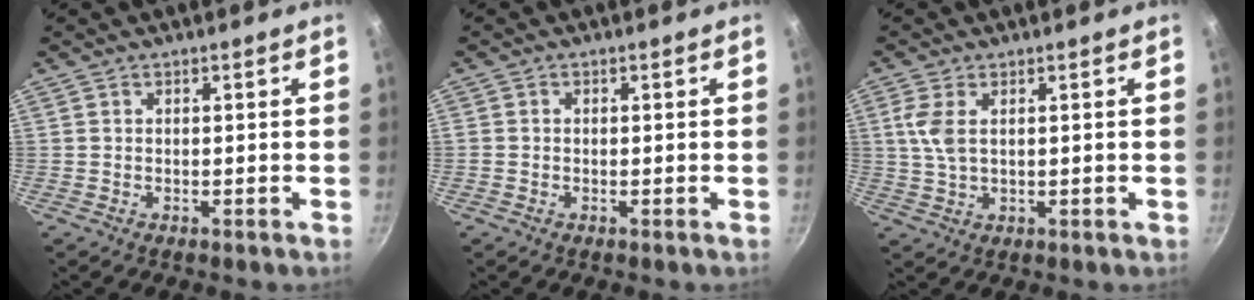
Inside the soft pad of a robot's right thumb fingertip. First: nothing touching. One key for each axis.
{"total": 0.7, "fx": -0.2, "fy": 0.7, "fz": 0.2, "tx": -0.005, "ty": 0.002, "tz": -0.003}
{"total": 4.9, "fx": 1.3, "fy": 2.5, "fz": 4.0, "tx": -0.085, "ty": 0.000, "tz": 0.029}